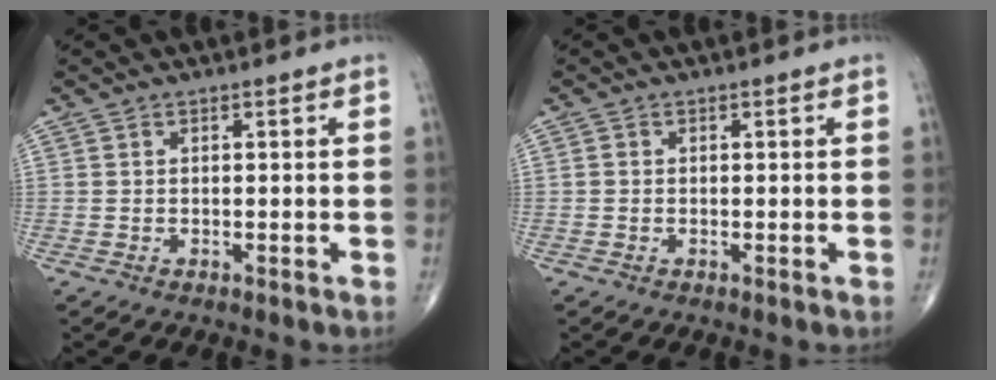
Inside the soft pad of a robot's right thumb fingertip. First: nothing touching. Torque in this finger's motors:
{"motor_torque": [-0.57, -0.22, -0.13, -0.08, -0.01]}